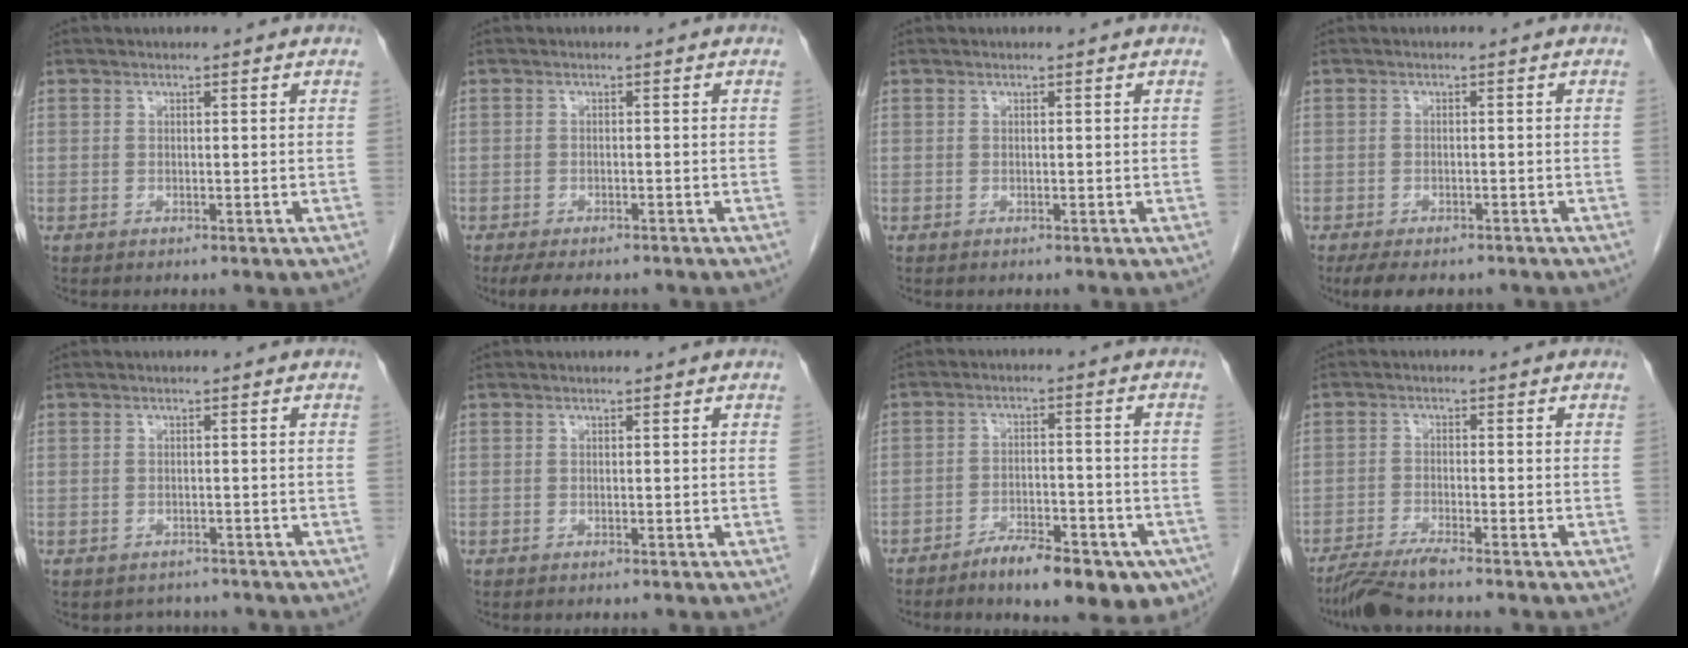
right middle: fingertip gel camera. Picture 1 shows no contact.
{"total": 6.6, "force": [-5.3, 2.3, 3.1], "torque": [-0.045, -0.011, -0.074]}
{"total": 0.0}
{"total": 7.7, "force": [-6.1, 3.1, 3.6], "torque": [-0.052, -0.009, -0.083]}
{"total": 2.6, "force": [-2.3, 1.3, -0.1], "torque": [-0.007, 0.000, -0.033]}
{"total": 0.0}
{"total": 12.2, "force": [-8.2, 3.9, 8.2], "torque": [-0.099, 0.008, -0.119]}
{"total": 5.0, "force": [-4.3, -0.6, 2.4], "torque": [-0.046, -0.019, -0.083]}